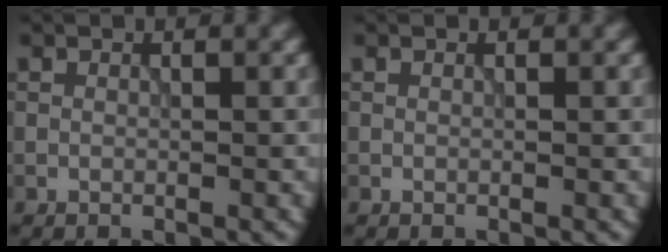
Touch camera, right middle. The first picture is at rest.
{"total": 0.0}